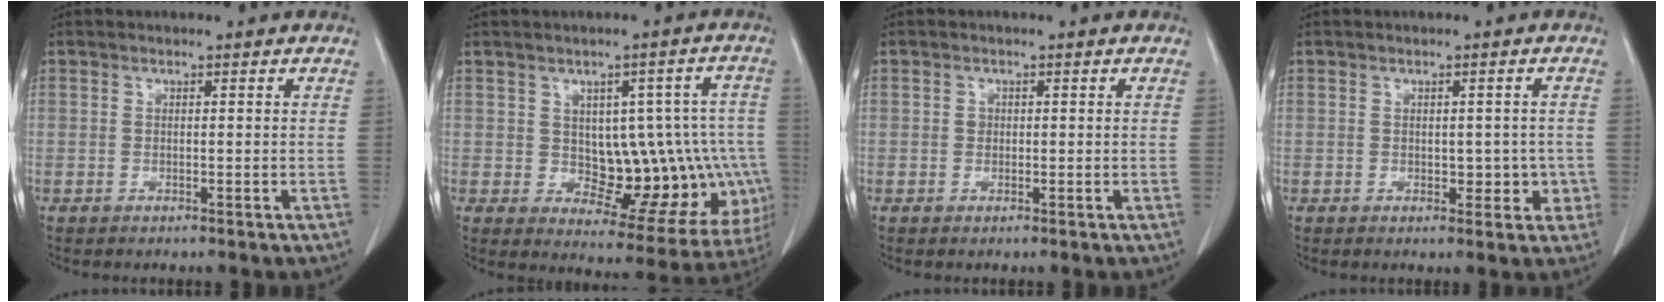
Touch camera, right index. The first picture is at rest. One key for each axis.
{"total": 14.2, "fx": -0.6, "fy": 7.7, "fz": 11.9, "tx": -0.120, "ty": 0.027, "tz": 0.012}
{"total": 0.8, "fx": 0.1, "fy": 0.7, "fz": 0.3, "tx": -0.002, "ty": 0.002, "tz": 0.002}
{"total": 3.5, "fx": -0.5, "fy": 2.4, "fz": 2.5, "tx": -0.018, "ty": 0.008, "tz": 0.000}